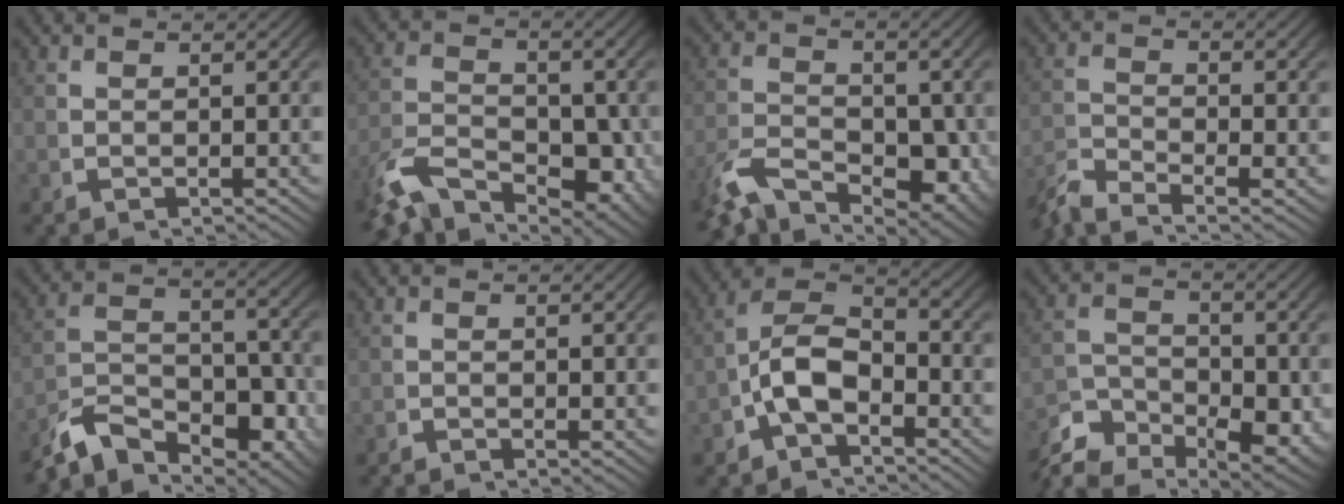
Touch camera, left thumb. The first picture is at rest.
{"total": 8.1, "force": [-3.5, 4.9, 5.5], "torque": [-0.094, -0.034, -0.054]}
{"total": 7.0, "force": [-3.0, 4.0, 4.9], "torque": [-0.079, -0.029, -0.050]}
{"total": 5.0, "force": [-4.1, 1.6, 2.3], "torque": [-0.046, -0.025, -0.068]}
{"total": 9.1, "force": [-4.3, 5.4, 6.0], "torque": [-0.110, -0.034, -0.069]}
{"total": 0.5, "force": [-0.5, 0.1, 0.1], "torque": [0.000, -0.007, -0.011]}
{"total": 8.9, "force": [-1.8, 6.4, 5.8], "torque": [-0.126, -0.027, -0.030]}
{"total": 7.3, "force": [-4.5, 4.2, 4.0], "torque": [-0.053, -0.036, -0.071]}